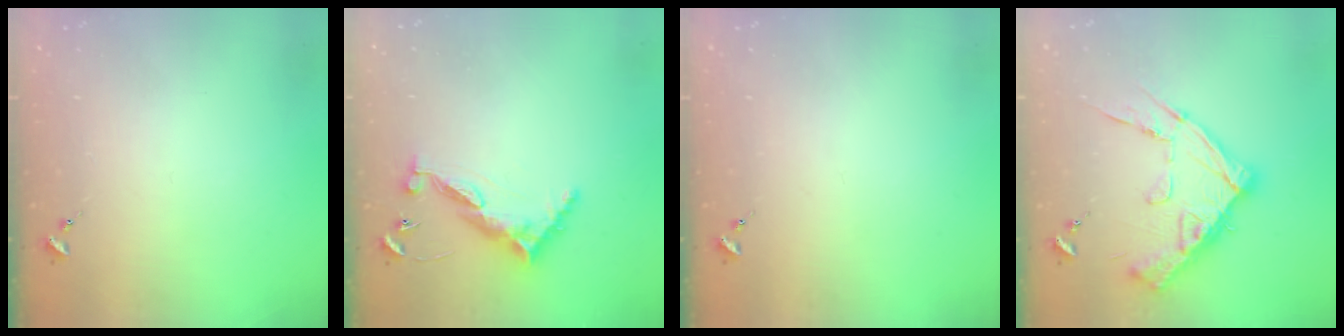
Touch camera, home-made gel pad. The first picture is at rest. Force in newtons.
{"total": 9.8, "press": 9.7, "slide": 1.0}
{"total": 0.0}
{"total": 15.4, "press": 15.4, "slide": 0.4}